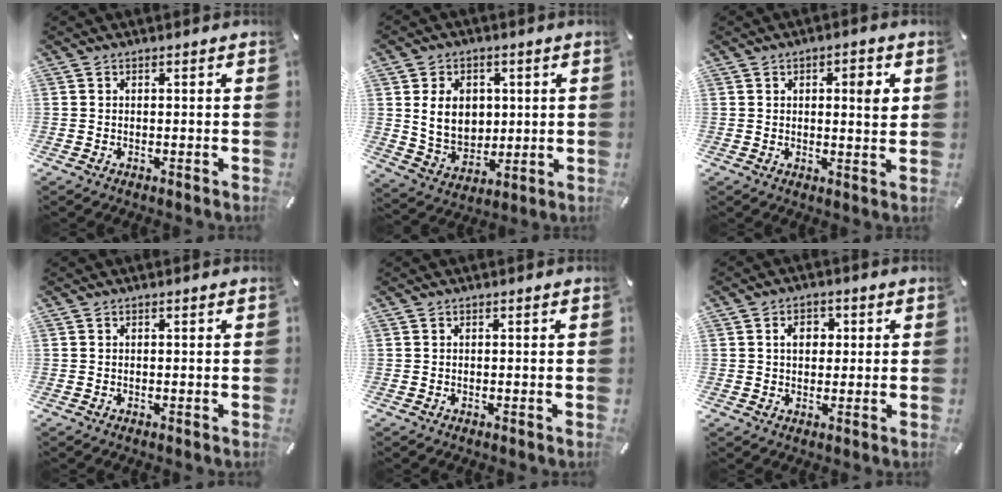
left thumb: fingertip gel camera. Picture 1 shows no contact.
{"total": 9.9, "force": [2.2, 8.2, 5.1], "torque": [-0.099, -0.001, 0.041]}
{"total": 4.4, "force": [1.3, 1.3, 4.0], "torque": [-0.049, -0.009, 0.011]}
{"total": 0.0}
{"total": 0.0}
{"total": 4.7, "force": [0.9, 3.5, 3.0], "torque": [-0.041, 0.001, 0.007]}